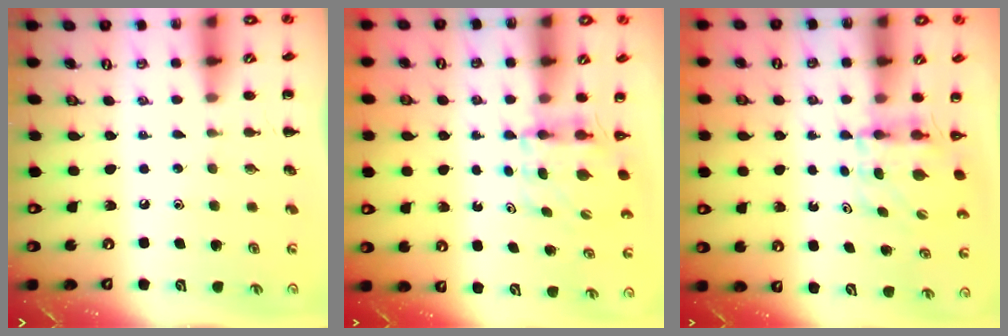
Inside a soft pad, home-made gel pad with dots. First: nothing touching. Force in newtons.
{"total": 4.0, "press": 4.0, "slide": 0.1}
{"total": 4.0, "press": 4.0, "slide": 0.1}